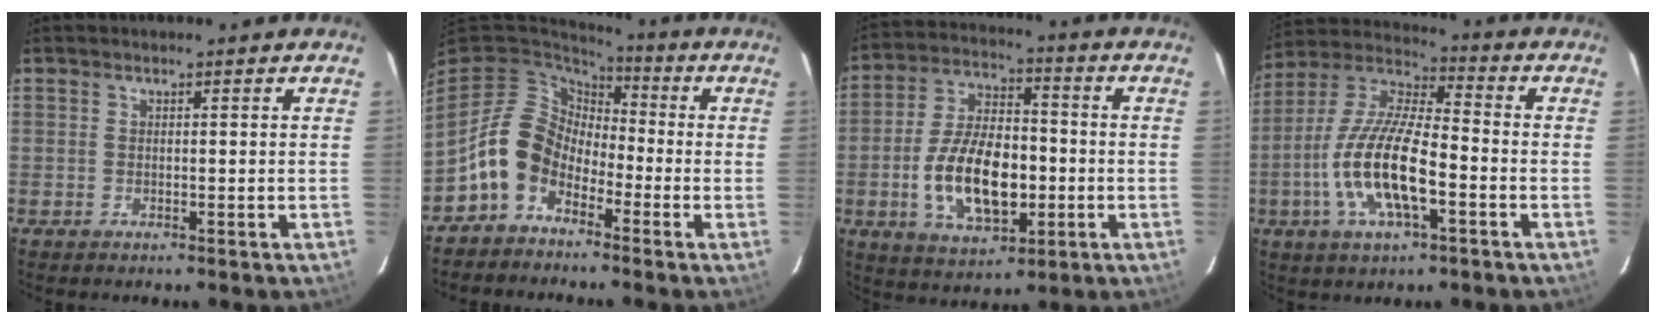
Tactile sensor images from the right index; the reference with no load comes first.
{"total": 10.5, "force": [-5.1, 7.8, 4.8], "torque": [-0.099, 0.029, -0.109]}
{"total": 15.7, "force": [-3.5, 8.3, 12.9], "torque": [-0.257, 0.006, -0.049]}
{"total": 16.0, "force": [-5.1, 5.3, 14.3], "torque": [-0.294, -0.008, -0.101]}